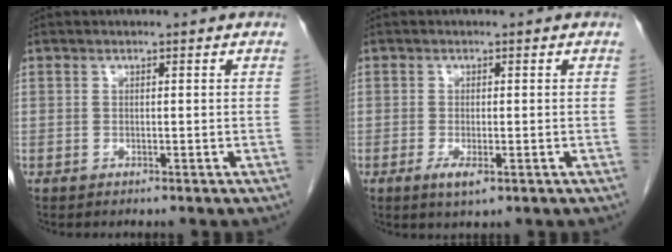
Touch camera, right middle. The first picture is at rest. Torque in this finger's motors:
{"motor_torque": [0.28, -0.30, 0.22, 0.05]}